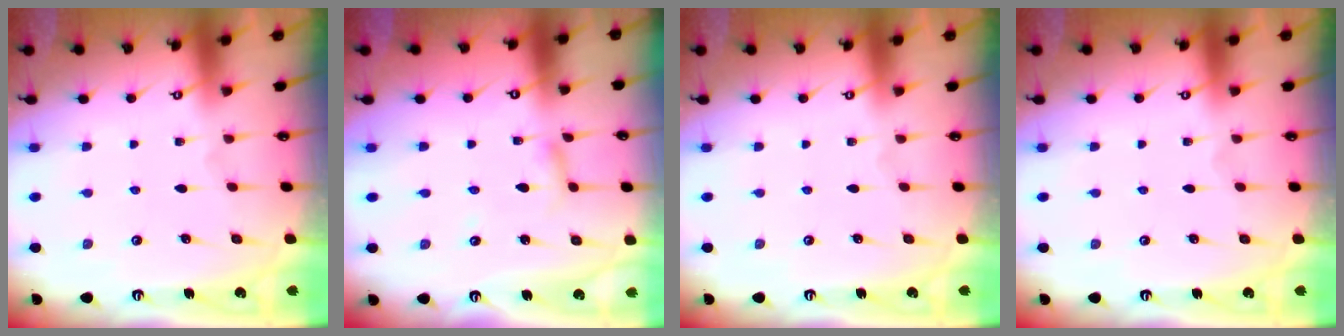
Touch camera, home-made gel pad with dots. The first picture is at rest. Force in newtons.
{"total": 2.8, "press": 2.8, "slide": 0.2}
{"total": 0.0}
{"total": 0.0}